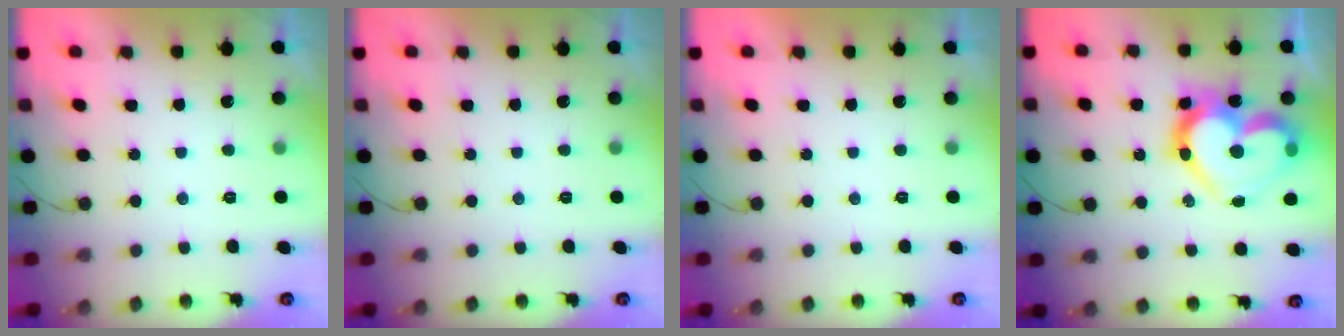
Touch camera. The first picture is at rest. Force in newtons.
{"total": 0.0}
{"total": 1.7, "press": 1.7, "slide": 0.0}
{"total": 21.4, "press": 21.3, "slide": 2.6}